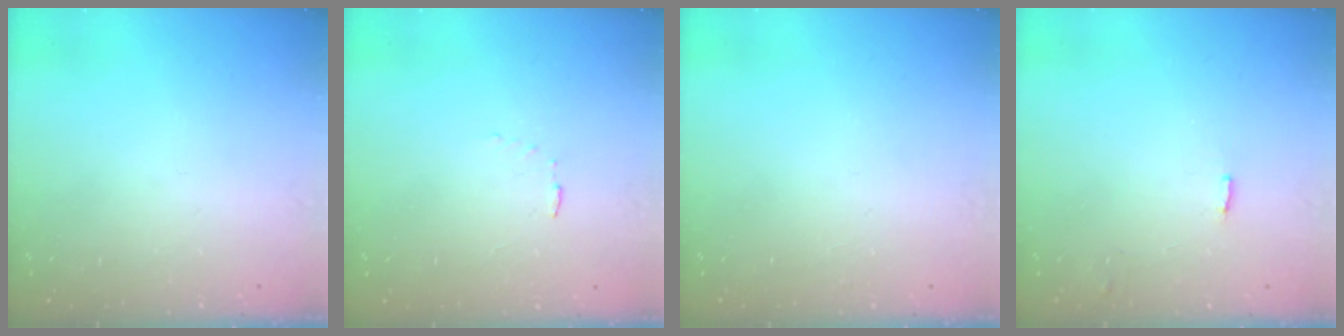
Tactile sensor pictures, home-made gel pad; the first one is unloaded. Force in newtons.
{"total": 3.0, "press": 3.0, "slide": 0.4}
{"total": 0.0}
{"total": 1.3, "press": 1.3, "slide": 0.2}